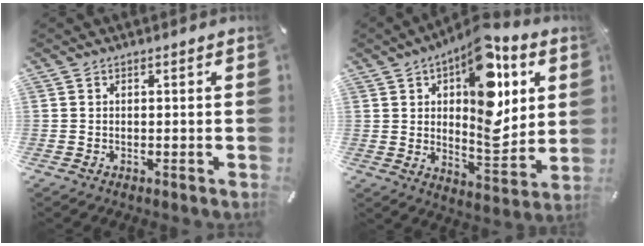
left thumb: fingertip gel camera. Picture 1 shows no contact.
{"total": 18.2, "force": [6.6, 9.3, 14.1], "torque": [-0.183, -0.038, 0.111]}